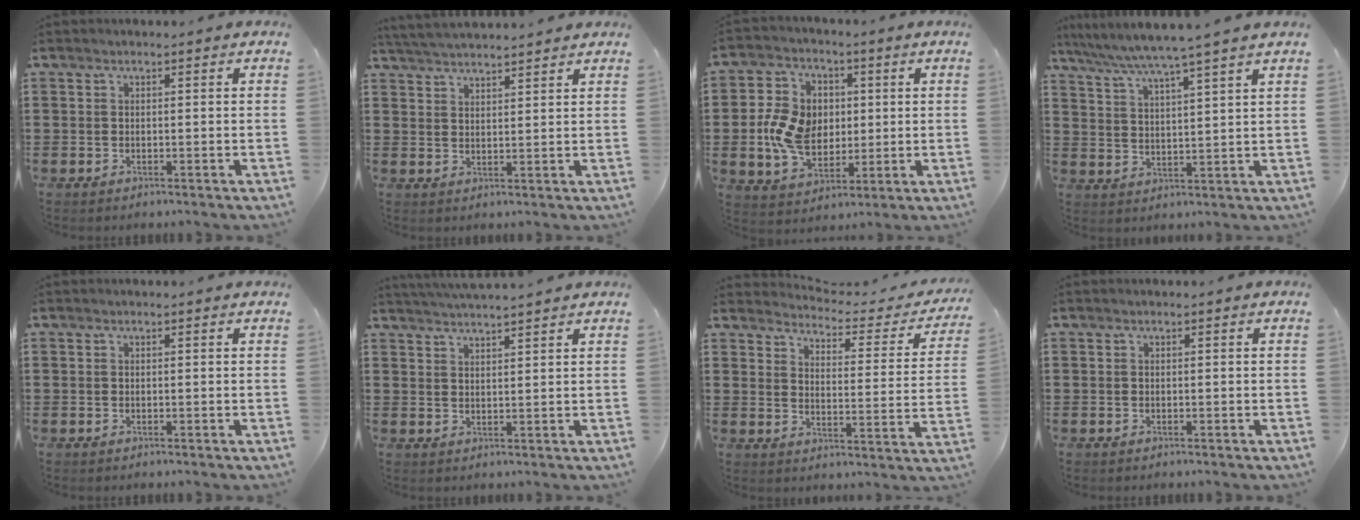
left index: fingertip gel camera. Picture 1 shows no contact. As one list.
[{"total": 3.4, "force": [3.4, -0.3, 0.5], "torque": [-0.019, -0.011, 0.062]}, {"total": 9.3, "force": [0.0, 7.2, 5.9], "torque": [-0.139, 0.011, -0.003]}, {"total": 5.7, "force": [5.0, -1.2, 2.5], "torque": [-0.068, -0.031, 0.084]}, {"total": 0.0}, {"total": 2.8, "force": [2.7, -0.6, 0.3], "torque": [-0.013, -0.011, 0.049]}, {"total": 3.2, "force": [3.2, 0.1, 0.5], "torque": [-0.027, -0.034, 0.047]}, {"total": 0.0}]